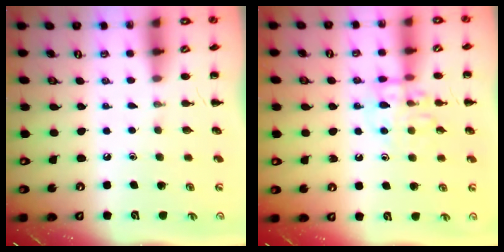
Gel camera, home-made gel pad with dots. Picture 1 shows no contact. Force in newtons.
{"total": 11.5, "press": 11.4, "slide": 0.9}